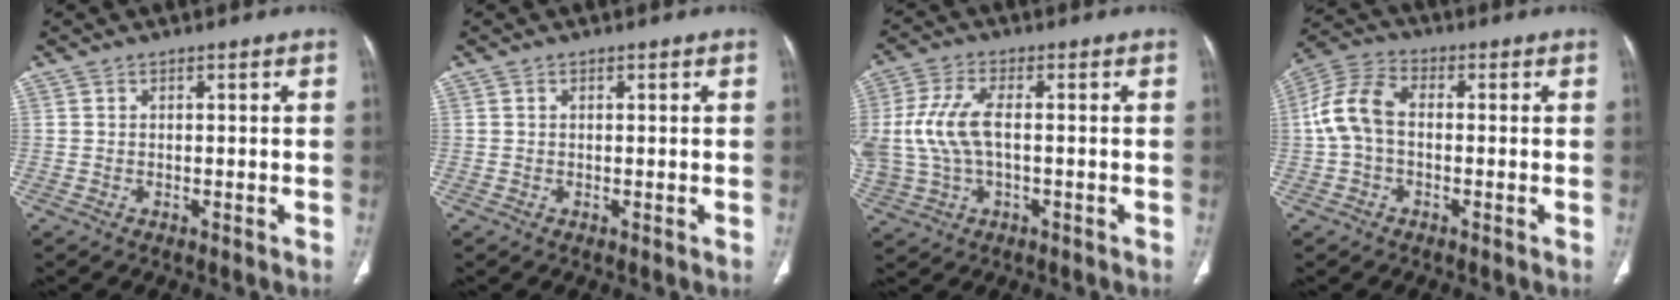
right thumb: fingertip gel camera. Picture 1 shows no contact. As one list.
[{"total": 0.0}, {"total": 10.4, "force": [0.1, 5.4, 8.9], "torque": [-0.215, 0.015, 0.007]}, {"total": 8.8, "force": [-0.4, 5.6, 6.7], "torque": [-0.138, 0.027, -0.016]}]